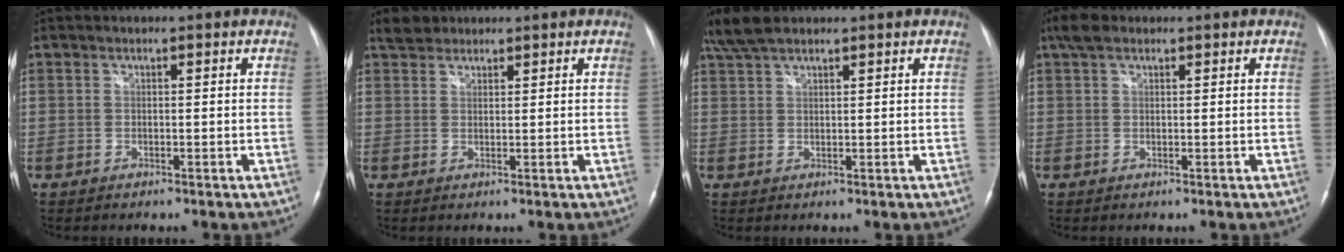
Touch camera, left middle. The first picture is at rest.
{"total": 2.5, "force": [2.2, 1.3, 0.1], "torque": [-0.009, 0.012, 0.039]}
{"total": 5.1, "force": [4.1, 1.3, 2.6], "torque": [-0.069, 0.020, 0.087]}
{"total": 2.9, "force": [2.0, 1.3, 1.6], "torque": [-0.040, 0.021, 0.040]}